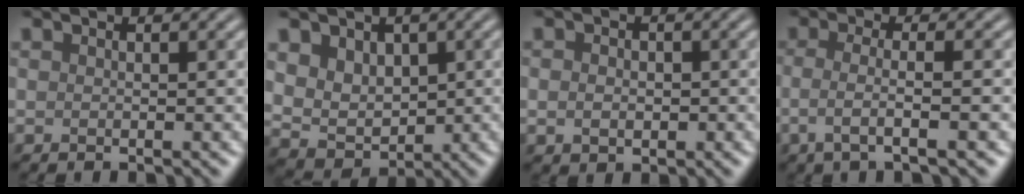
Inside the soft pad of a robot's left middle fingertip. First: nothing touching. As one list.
[{"total": 4.7, "force": [1.5, 3.7, 2.4], "torque": [-0.054, -0.006, 0.034]}, {"total": 1.9, "force": [-0.1, 1.5, 1.1], "torque": [-0.018, 0.001, -0.003]}, {"total": 3.5, "force": [-0.9, 1.0, 3.2], "torque": [-0.055, -0.004, -0.026]}]